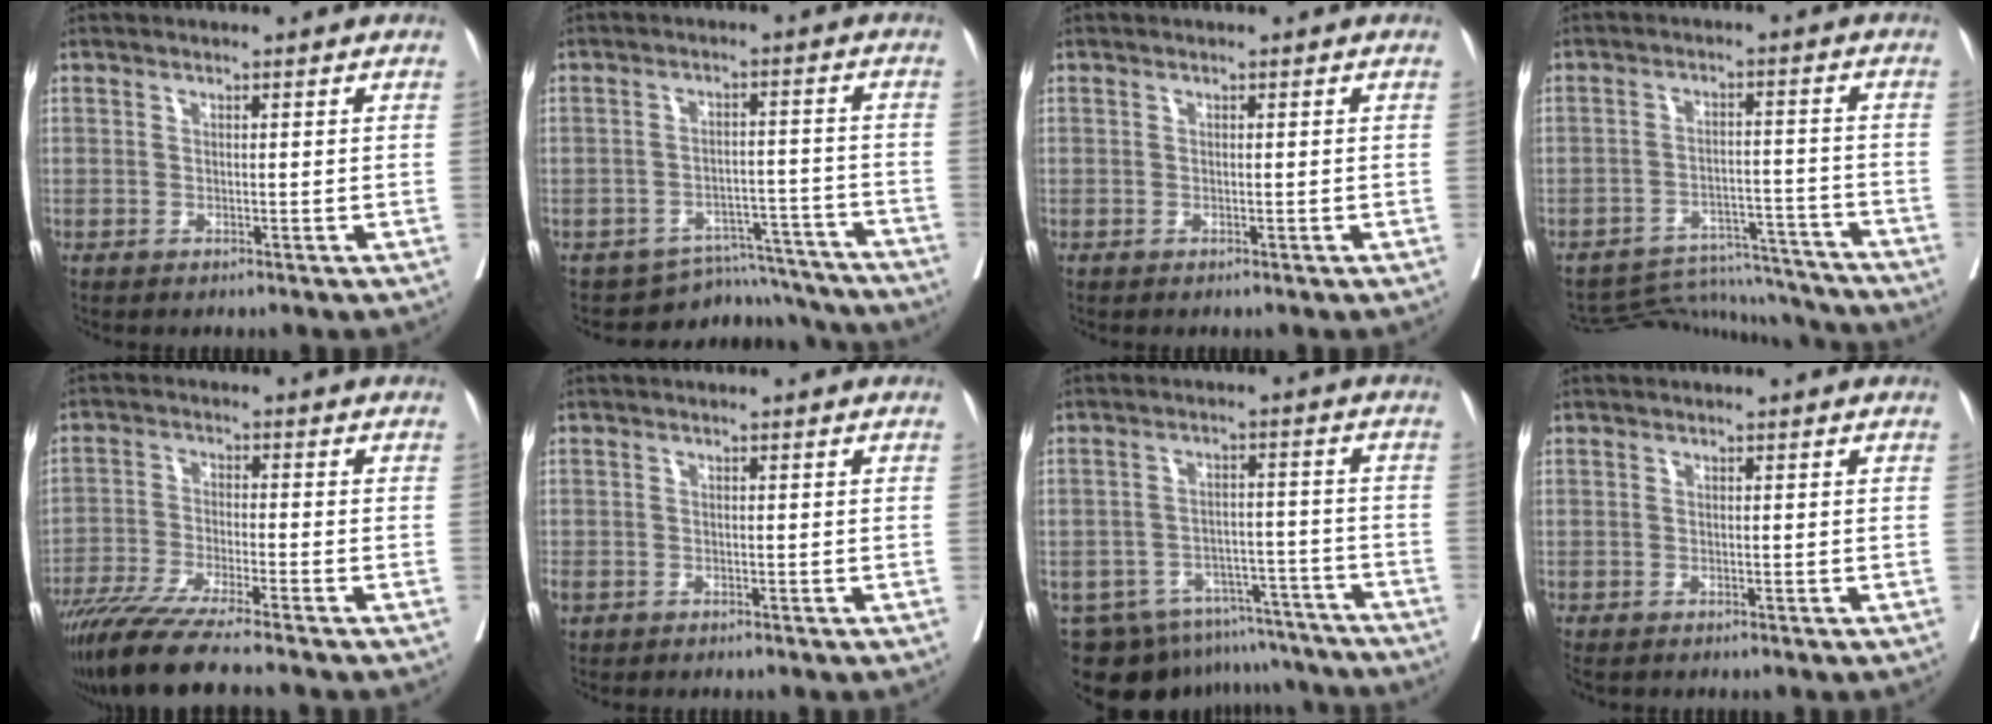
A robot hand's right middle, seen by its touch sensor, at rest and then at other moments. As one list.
[{"total": 9.5, "force": [-9.2, 2.1, -1.3], "torque": [0.031, 0.042, -0.119]}, {"total": 0.0}, {"total": 12.0, "force": [-12.0, 0.8, -0.4], "torque": [0.008, 0.019, -0.172]}, {"total": 11.8, "force": [-9.7, -0.9, 6.6], "torque": [-0.098, -0.038, -0.164]}, {"total": 1.8, "force": [-0.9, 1.2, 1.1], "torque": [-0.035, 0.002, -0.017]}, {"total": 15.4, "force": [-13.8, 6.0, 3.3], "torque": [-0.055, 0.024, -0.180]}, {"total": 1.3, "force": [-1.1, 0.6, 0.4], "torque": [-0.012, -0.004, -0.020]}]